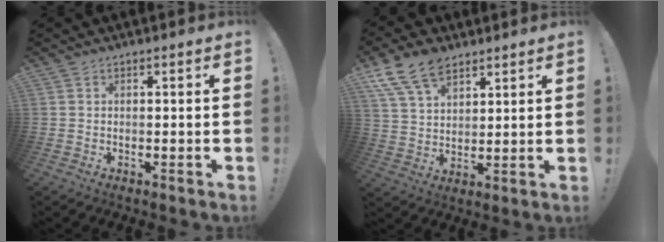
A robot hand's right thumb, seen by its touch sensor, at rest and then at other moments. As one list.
[{"total": 12.7, "force": [8.4, 7.3, 6.2], "torque": [-0.115, -0.036, 0.162]}]